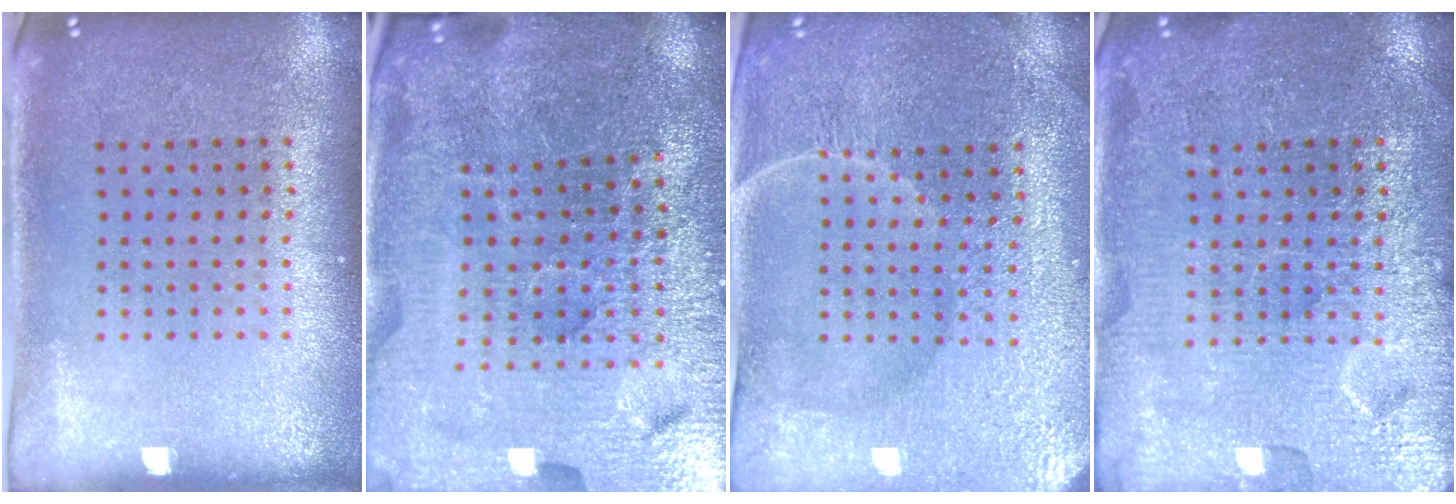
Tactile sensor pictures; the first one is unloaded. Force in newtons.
{"total": 5.2, "press": 4.9, "slide": 1.7}
{"total": 4.3, "press": 4.1, "slide": 1.3}
{"total": 4.0, "press": 4.0, "slide": 0.4}